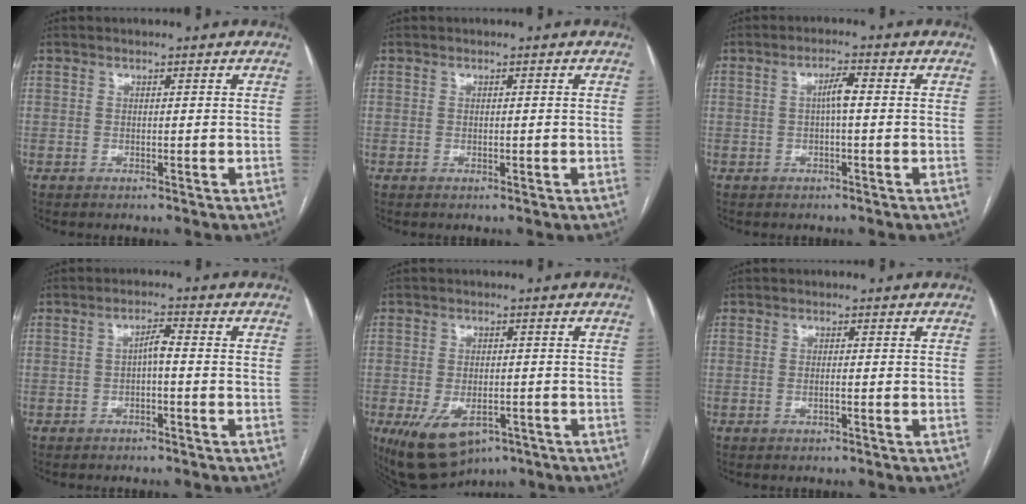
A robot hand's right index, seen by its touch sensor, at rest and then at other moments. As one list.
[{"total": 0.7, "force": [-0.1, 0.4, 0.6], "torque": [-0.011, -0.002, 0.001]}, {"total": 2.8, "force": [0.0, 0.4, 2.8], "torque": [-0.049, 0.006, 0.001]}, {"total": 2.4, "force": [-0.6, 0.5, 2.3], "torque": [-0.039, 0.011, -0.010]}, {"total": 10.1, "force": [-5.3, 5.6, 6.5], "torque": [-0.114, -0.011, -0.073]}, {"total": 1.0, "force": [-0.3, 0.1, 1.0], "torque": [-0.020, -0.001, -0.005]}]